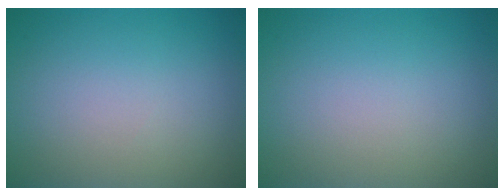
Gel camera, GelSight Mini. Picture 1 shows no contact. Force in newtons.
{"total": 0.0}